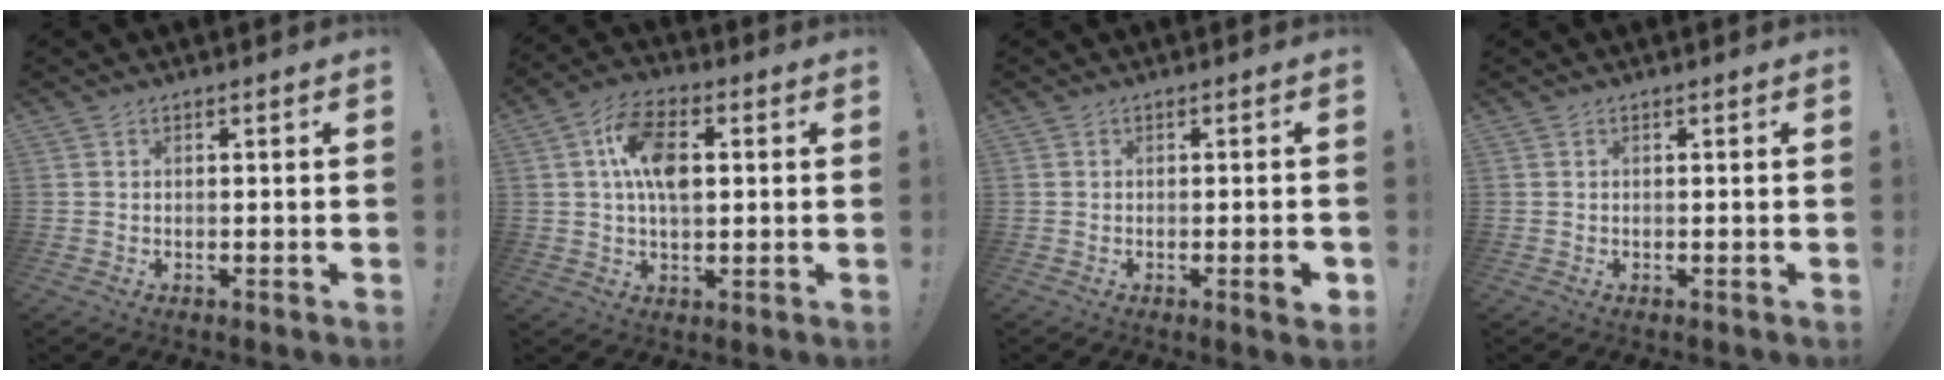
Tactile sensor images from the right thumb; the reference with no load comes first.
{"total": 11.9, "force": [1.9, 6.9, 9.4], "torque": [-0.156, 0.011, 0.036]}
{"total": 4.0, "force": [-1.2, 0.0, 3.8], "torque": [-0.058, -0.004, -0.018]}
{"total": 0.0}